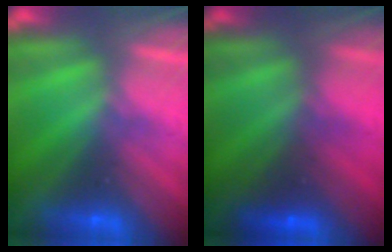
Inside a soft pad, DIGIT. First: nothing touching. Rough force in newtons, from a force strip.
{"total": 1.5}